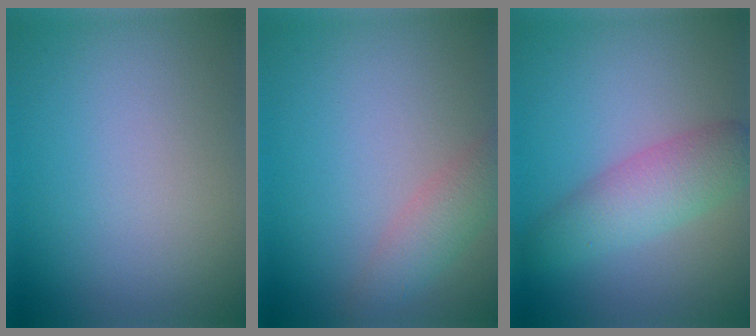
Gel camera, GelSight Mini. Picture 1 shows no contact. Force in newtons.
{"total": 2.5, "press": 2.5, "slide": 0.1}
{"total": 4.3, "press": 4.2, "slide": 0.0}